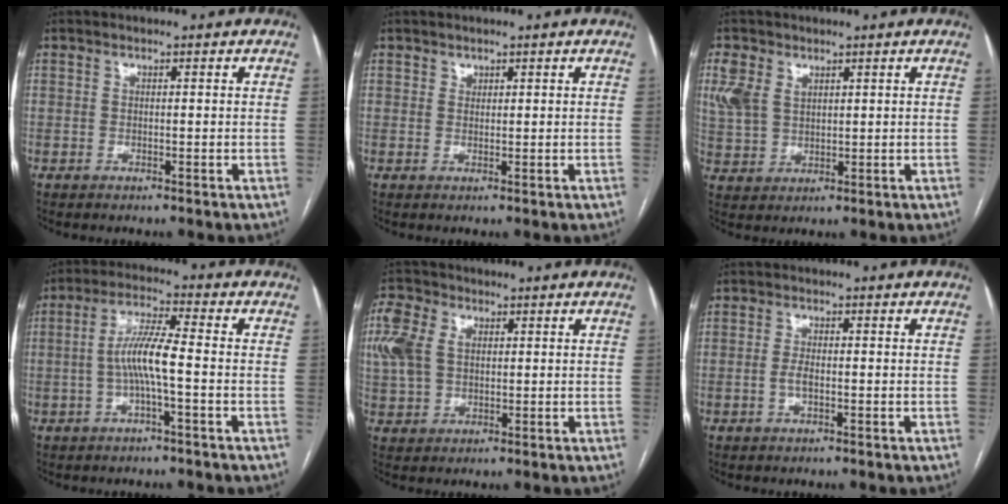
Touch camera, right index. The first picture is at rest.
{"total": 0.9, "force": [0.6, 0.6, 0.1], "torque": [0.004, -0.002, 0.008]}
{"total": 6.5, "force": [3.3, 4.4, 3.4], "torque": [-0.097, 0.018, 0.073]}
{"total": 7.0, "force": [-1.1, 0.5, 6.9], "torque": [-0.138, 0.012, -0.024]}
{"total": 9.8, "force": [2.9, 6.9, 6.3], "torque": [-0.186, 0.027, 0.057]}
{"total": 1.6, "force": [-0.3, 0.5, 1.5], "torque": [-0.035, 0.001, -0.006]}